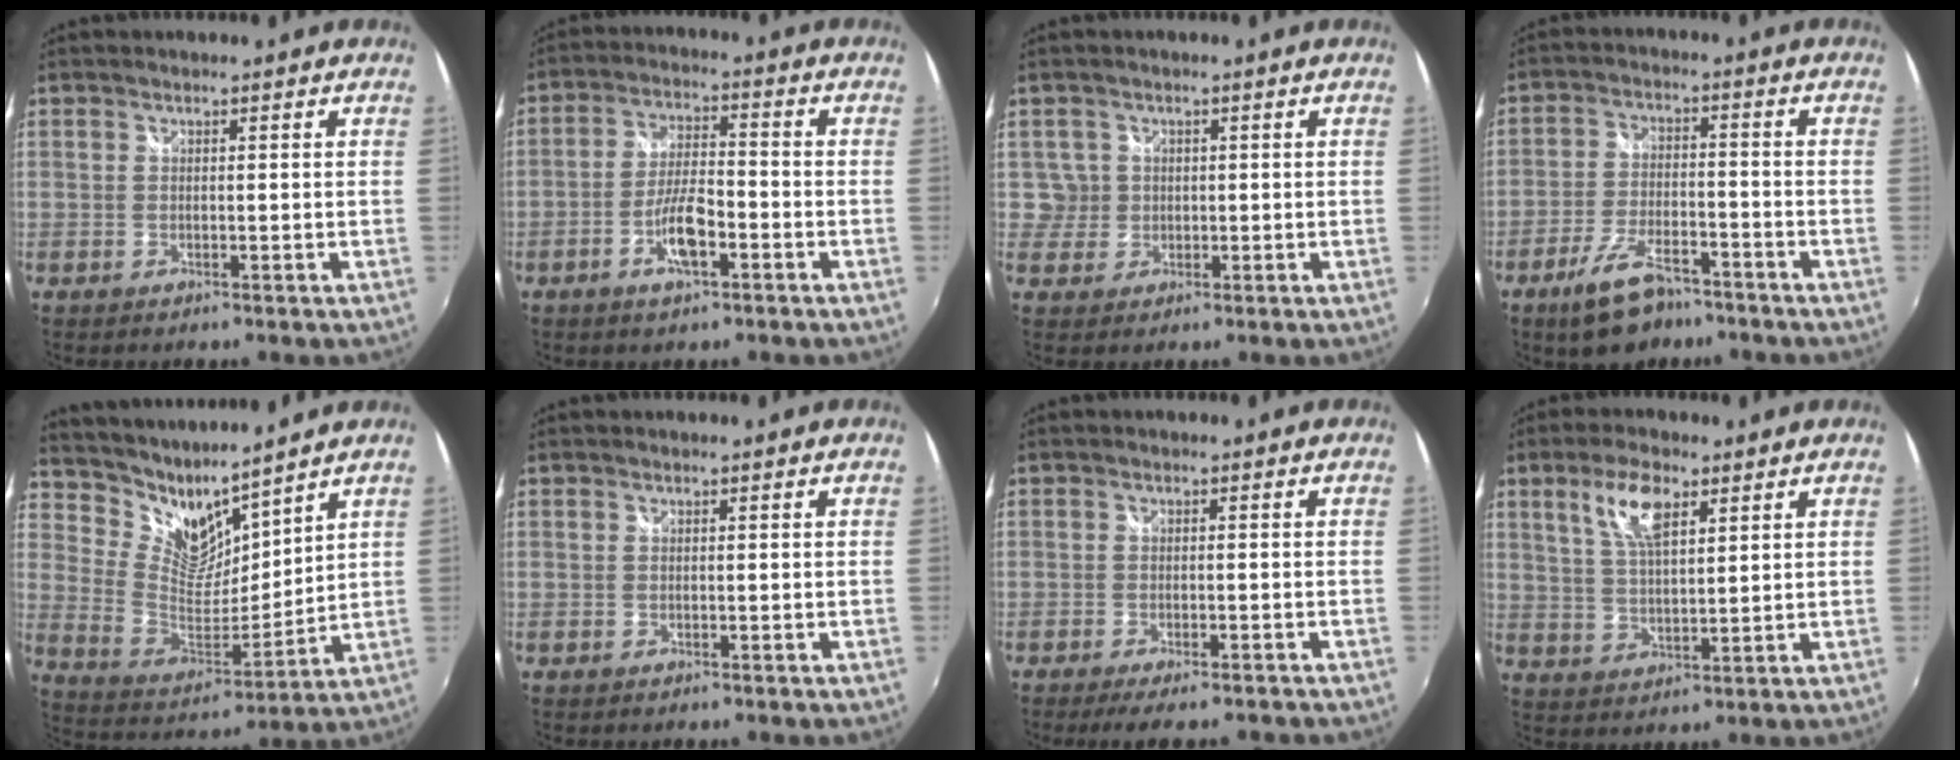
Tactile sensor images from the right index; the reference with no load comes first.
{"total": 7.5, "force": [-3.5, 2.3, 6.2], "torque": [-0.126, 0.003, -0.062]}
{"total": 3.2, "force": [0.4, 3.2, -0.1], "torque": [0.016, 0.017, 0.006]}
{"total": 9.9, "force": [-7.0, 4.2, 5.5], "torque": [-0.123, -0.004, -0.119]}
{"total": 10.8, "force": [9.6, 3.7, 3.4], "torque": [-0.070, -0.022, 0.190]}
{"total": 0.0}
{"total": 7.2, "force": [-6.0, 1.3, 3.7], "torque": [-0.080, -0.025, -0.093]}
{"total": 7.9, "force": [4.0, 3.0, 6.0], "torque": [-0.116, 0.009, 0.080]}